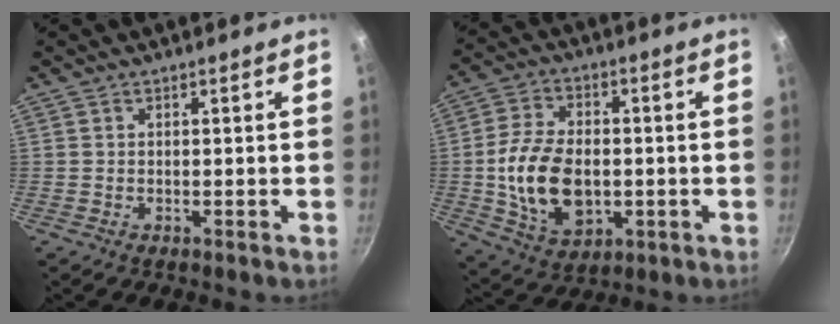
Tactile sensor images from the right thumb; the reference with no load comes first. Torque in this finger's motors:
{"motor_torque": [-0.09, 1.08, 0.68, 0.69, 0.15]}